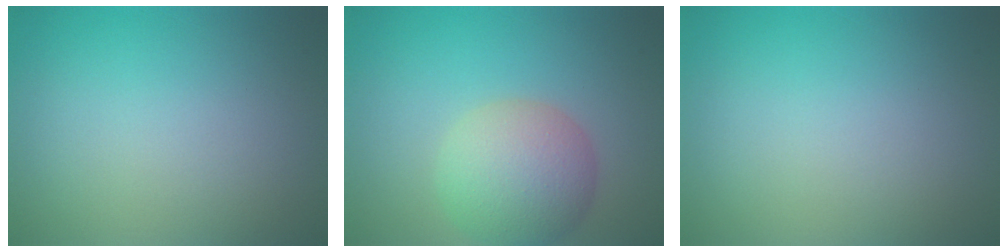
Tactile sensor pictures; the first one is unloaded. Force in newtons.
{"total": 5.8, "press": 5.7, "slide": 0.4}
{"total": 0.0}